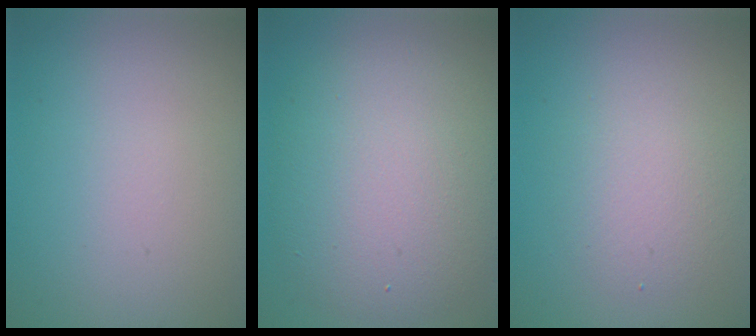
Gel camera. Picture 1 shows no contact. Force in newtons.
{"total": 8.5, "press": 8.5, "slide": 0.5}
{"total": 3.0, "press": 3.0, "slide": 0.2}